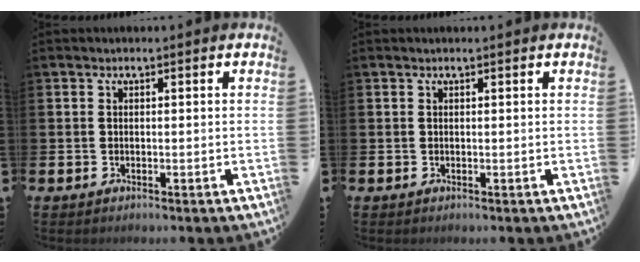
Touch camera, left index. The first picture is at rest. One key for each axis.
{"total": 0.0}